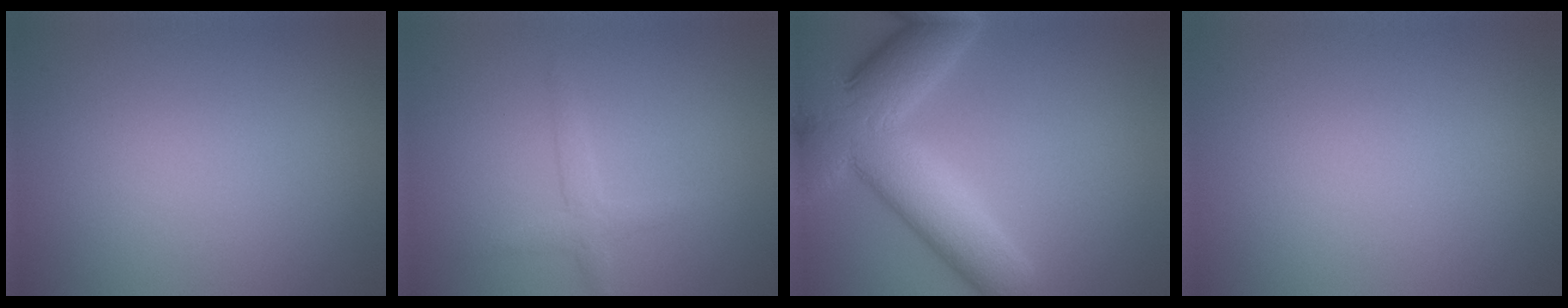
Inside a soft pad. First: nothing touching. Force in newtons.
{"total": 1.7, "press": 1.7, "slide": 0.1}
{"total": 10.4, "press": 10.4, "slide": 0.6}
{"total": 0.0}